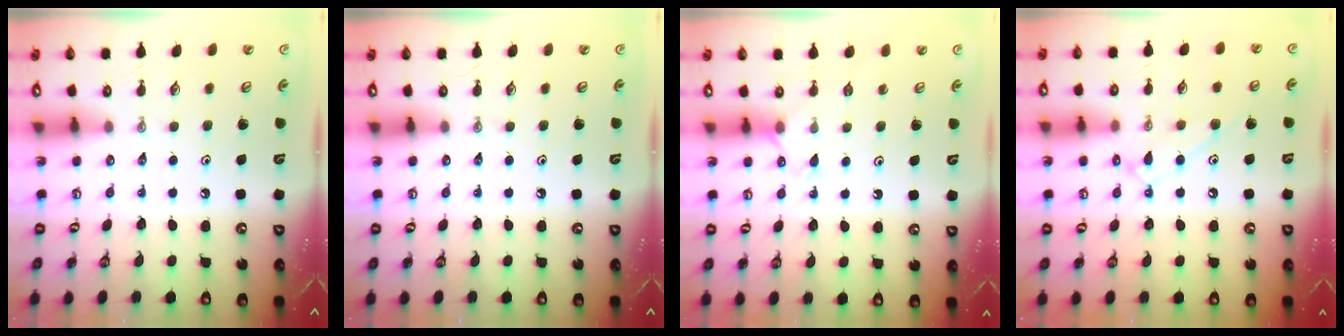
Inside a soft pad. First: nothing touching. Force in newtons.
{"total": 0.0}
{"total": 5.9, "press": 5.8, "slide": 0.7}
{"total": 10.7, "press": 10.7, "slide": 0.8}